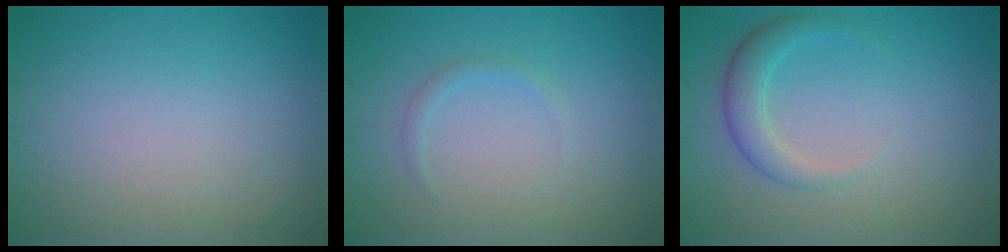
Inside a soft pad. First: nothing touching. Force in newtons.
{"total": 0.9, "press": 0.9, "slide": 0.1}
{"total": 2.7, "press": 2.6, "slide": 0.4}